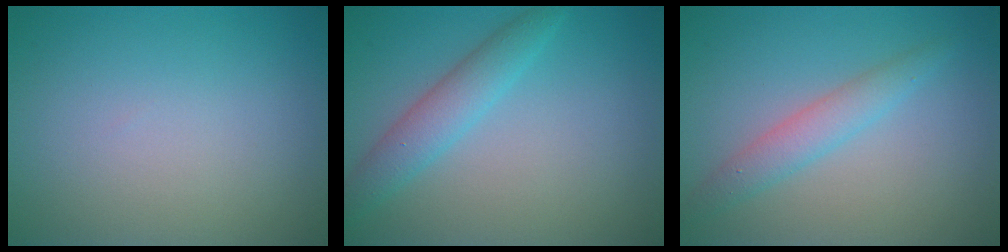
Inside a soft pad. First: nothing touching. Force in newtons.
{"total": 3.1, "press": 3.1, "slide": 0.2}
{"total": 2.5, "press": 2.5, "slide": 0.0}